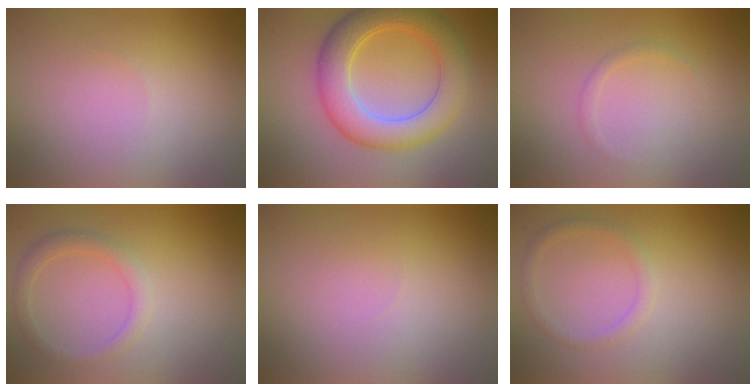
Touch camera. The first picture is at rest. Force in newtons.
{"total": 6.6, "press": 6.6, "slide": 0.1}
{"total": 0.8, "press": 0.8, "slide": 0.1}
{"total": 1.9, "press": 1.9, "slide": 0.1}
{"total": 0.0}
{"total": 1.3, "press": 1.3, "slide": 0.0}